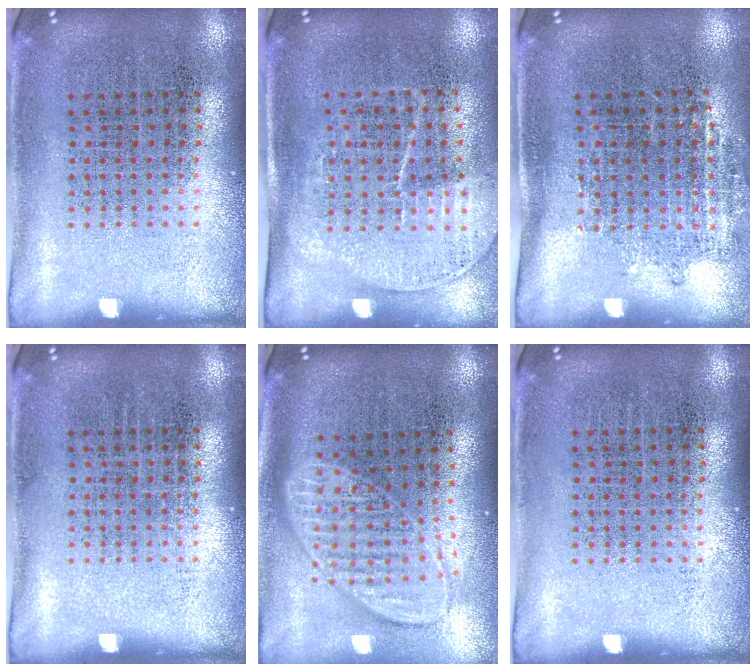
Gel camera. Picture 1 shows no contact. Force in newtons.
{"total": 1.7, "press": 1.4, "slide": 1.0}
{"total": 1.1, "press": 0.9, "slide": 0.7}
{"total": 0.0}
{"total": 1.8, "press": 1.4, "slide": 1.1}
{"total": 0.0}